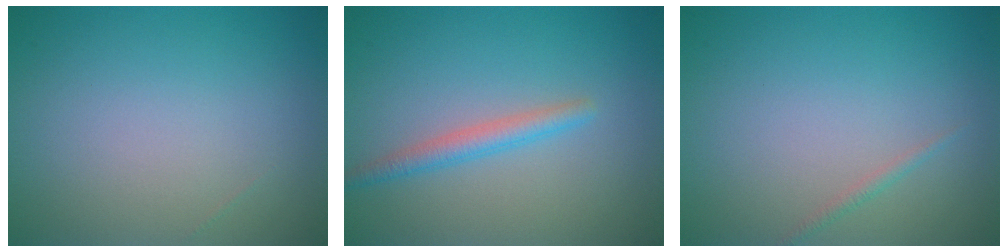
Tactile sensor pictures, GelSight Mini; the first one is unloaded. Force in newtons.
{"total": 2.1, "press": 2.1, "slide": 0.1}
{"total": 0.7, "press": 0.7, "slide": 0.0}